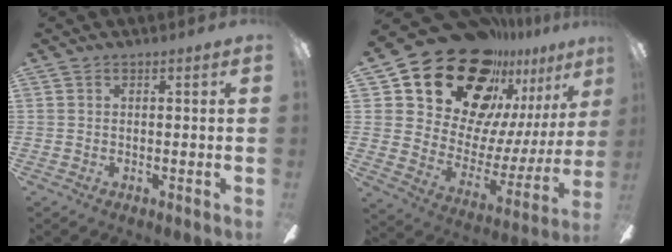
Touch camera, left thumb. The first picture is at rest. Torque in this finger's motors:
{"motor_torque": [0.39, 1.22, 1.35, -1.42, 0.14]}